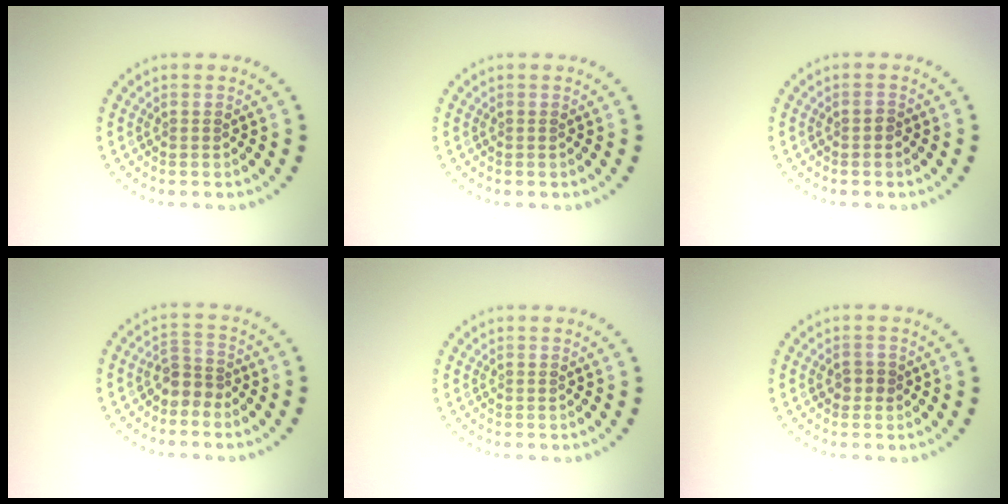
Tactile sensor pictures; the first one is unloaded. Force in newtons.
{"total": 0.0}
{"total": 0.8, "press": 0.8, "slide": 0.2}
{"total": 2.2, "press": 1.7, "slide": 1.4}
{"total": 0.0}
{"total": 1.3, "press": 1.2, "slide": 0.4}